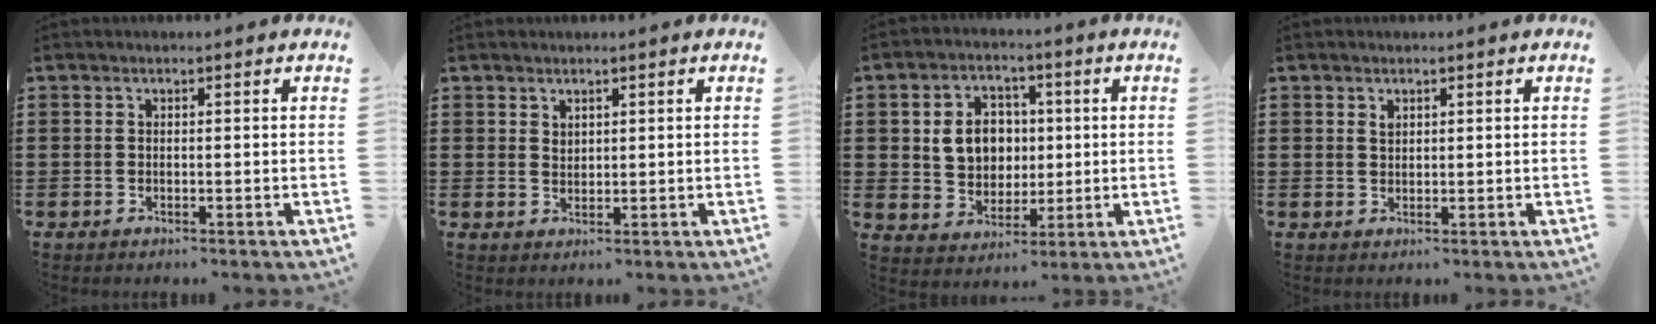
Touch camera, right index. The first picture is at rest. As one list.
[{"total": 1.5, "force": [1.3, 0.7, 0.2], "torque": [-0.004, 0.002, 0.025]}, {"total": 7.3, "force": [1.0, 6.2, 3.7], "torque": [-0.078, 0.015, 0.015]}, {"total": 1.0, "force": [0.6, 0.6, 0.5], "torque": [-0.011, 0.004, 0.011]}]